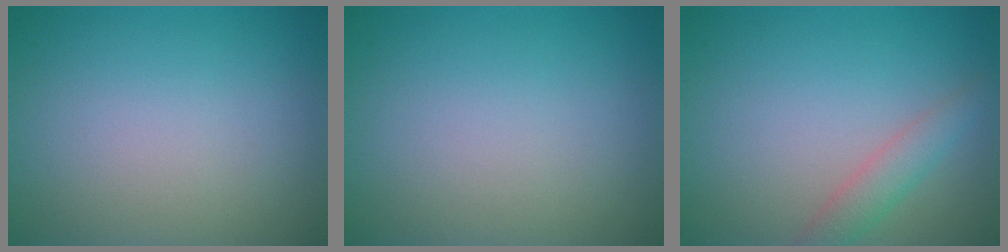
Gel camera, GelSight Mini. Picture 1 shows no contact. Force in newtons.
{"total": 0.0}
{"total": 2.2, "press": 2.2, "slide": 0.1}